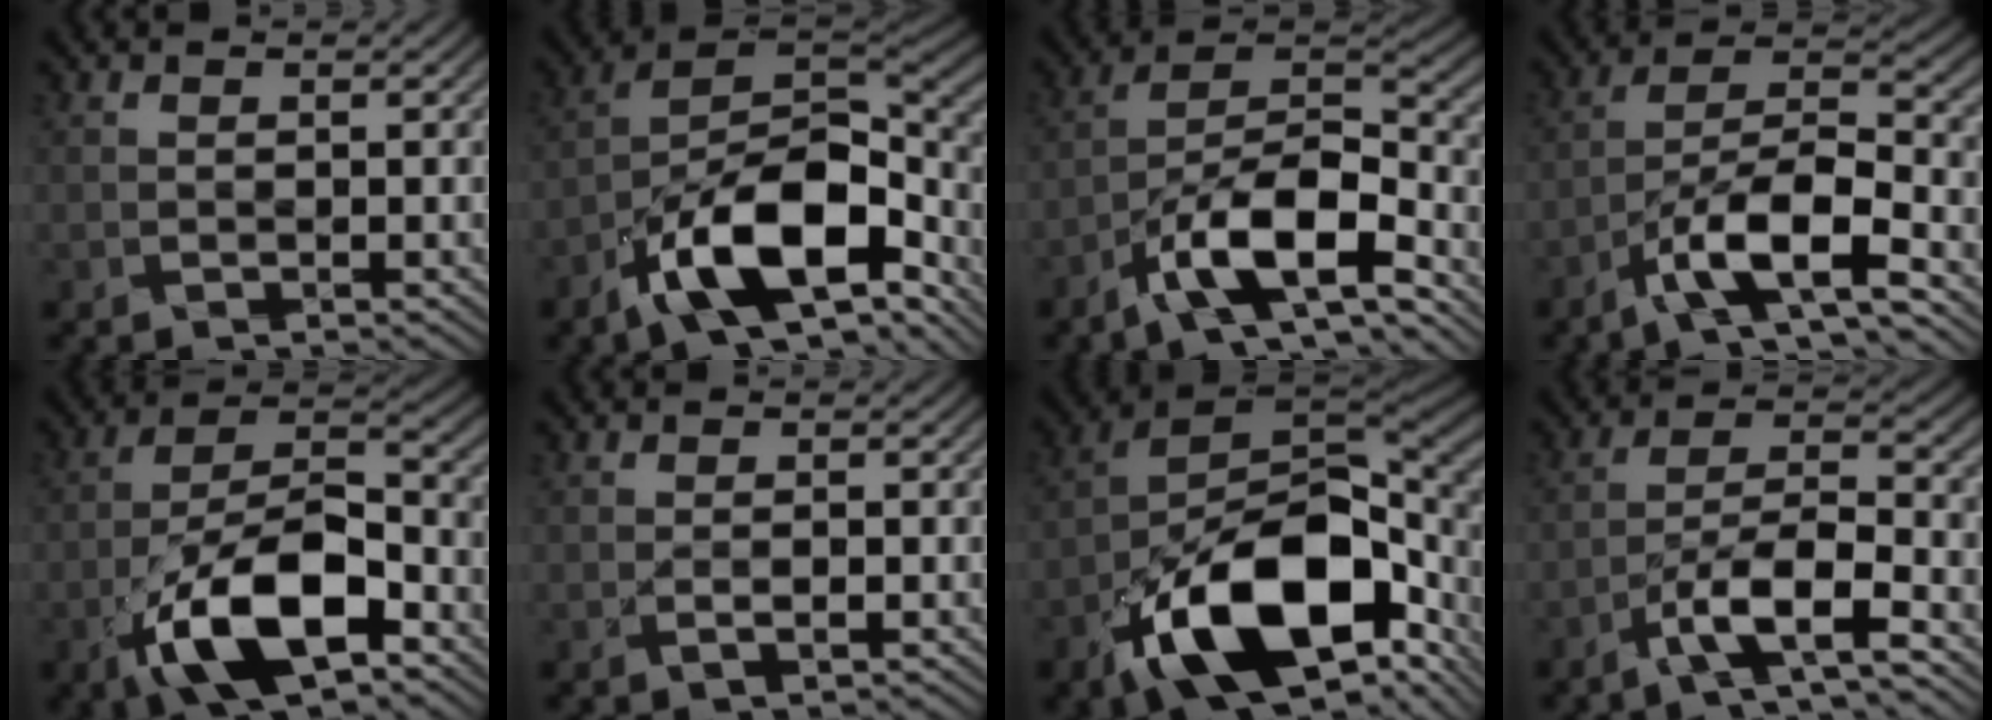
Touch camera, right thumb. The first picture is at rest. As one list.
[{"total": 15.2, "force": [-9.3, 6.2, 10.3], "torque": [-0.176, -0.015, -0.173]}, {"total": 12.2, "force": [-7.6, 4.0, 8.6], "torque": [-0.146, 0.002, -0.145]}, {"total": 10.0, "force": [-6.0, 2.8, 7.5], "torque": [-0.123, 0.006, -0.112]}, {"total": 12.9, "force": [-6.3, 5.7, 9.8], "torque": [-0.179, -0.003, -0.122]}, {"total": 0.8, "force": [-0.4, 0.1, 0.7], "torque": [-0.011, 0.001, -0.004]}, {"total": 17.7, "force": [-8.8, 8.6, 12.8], "torque": [-0.216, -0.038, -0.142]}, {"total": 7.6, "force": [-4.8, 1.7, 5.7], "torque": [-0.098, 0.006, -0.092]}]